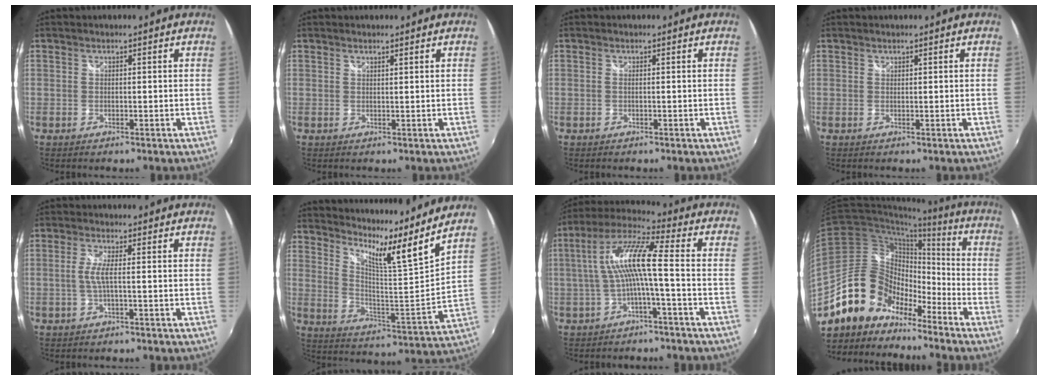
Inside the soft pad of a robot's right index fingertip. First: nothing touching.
{"total": 0.8, "force": [0.8, -0.1, 0.3], "torque": [-0.005, -0.003, 0.009]}
{"total": 0.5, "force": [-0.3, 0.0, 0.4], "torque": [-0.005, 0.002, -0.007]}
{"total": 0.0}
{"total": 2.9, "force": [-0.5, -0.1, 2.9], "torque": [-0.061, -0.001, -0.010]}
{"total": 16.2, "force": [14.1, -1.9, 7.8], "torque": [-0.117, -0.055, 0.220]}
{"total": 11.0, "force": [-1.2, 0.8, 10.9], "torque": [-0.219, 0.018, -0.021]}
{"total": 14.8, "force": [-10.9, 8.6, 5.2], "torque": [-0.103, 0.028, -0.212]}